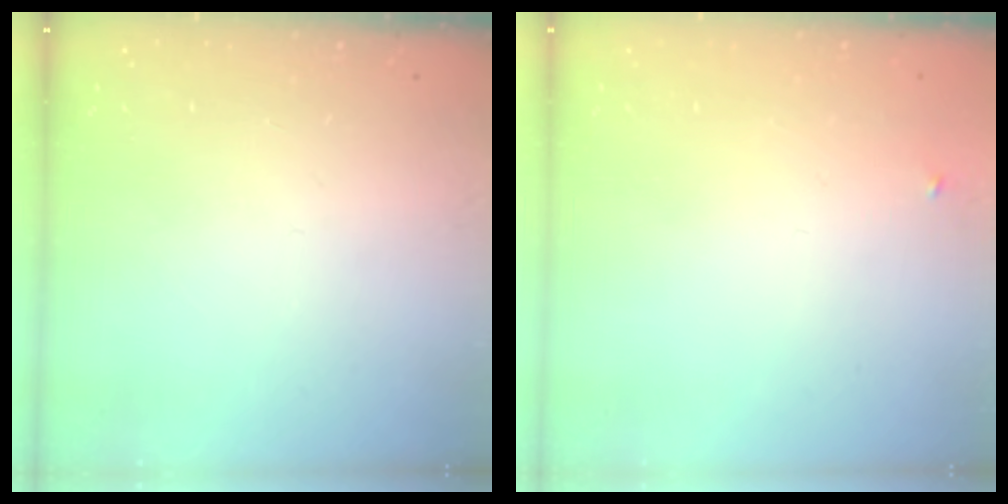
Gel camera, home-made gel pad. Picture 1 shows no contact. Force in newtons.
{"total": 2.3, "press": 2.3, "slide": 0.2}